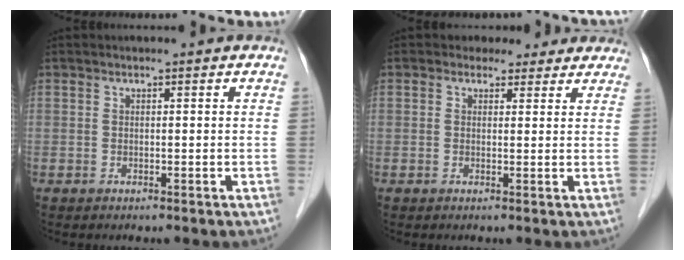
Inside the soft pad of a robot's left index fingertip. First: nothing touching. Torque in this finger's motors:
{"motor_torque": [1.13, -1.01, -0.09, -0.14]}